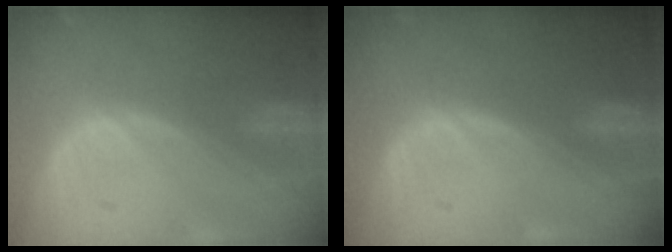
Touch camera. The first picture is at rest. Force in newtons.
{"total": 0.0}